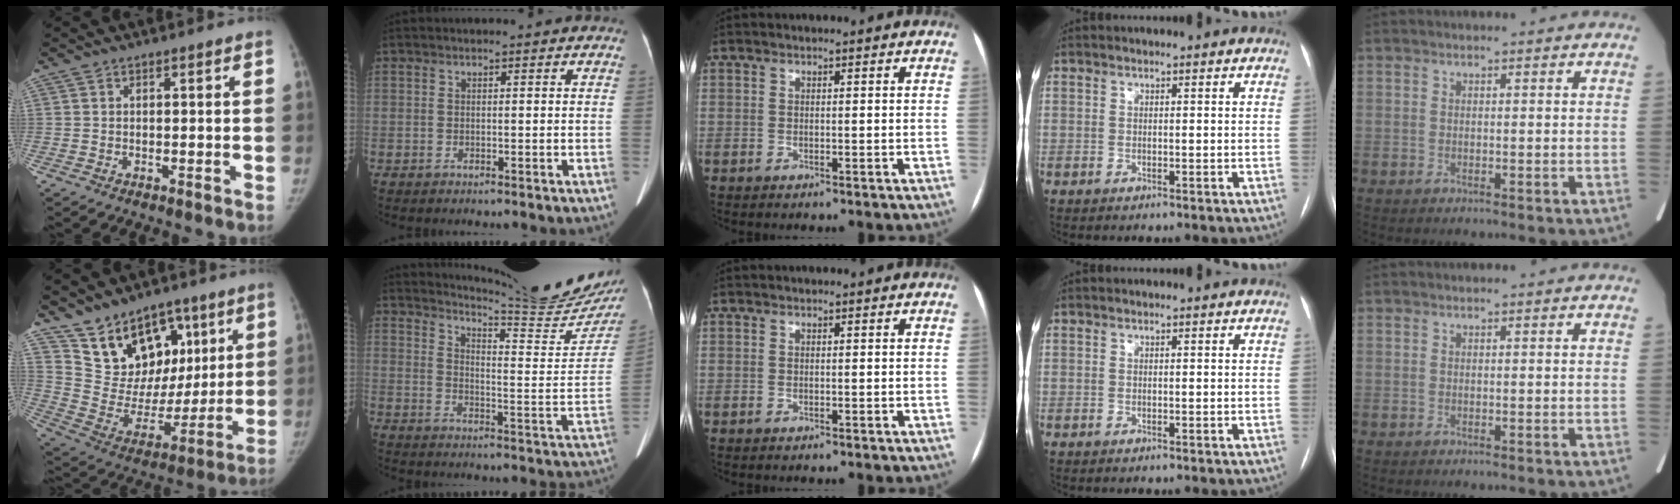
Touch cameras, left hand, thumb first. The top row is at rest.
{"thumb": {"total": 18.6, "force": [10.8, 12.7, 8.4], "torque": [-0.083, -0.044, 0.203]}, "index": {"total": 19.9, "force": [18.7, 0.5, 6.8], "torque": [-0.106, -0.093, 0.231]}}